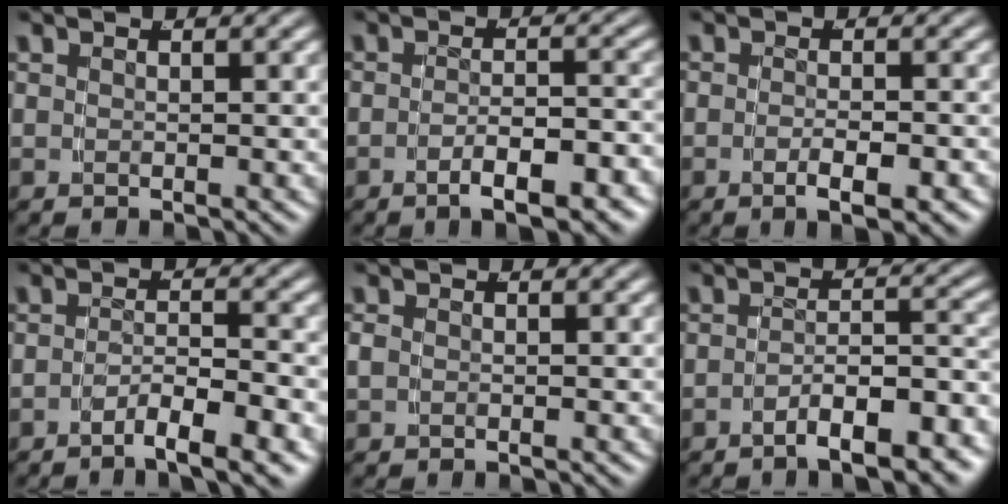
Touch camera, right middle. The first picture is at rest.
{"total": 4.1, "force": [-3.2, 0.6, 2.5], "torque": [-0.038, -0.006, -0.050]}
{"total": 2.7, "force": [-1.6, 0.3, 2.1], "torque": [-0.038, -0.004, -0.025]}
{"total": 4.0, "force": [-3.2, 0.4, 2.5], "torque": [-0.033, -0.009, -0.052]}
{"total": 0.7, "force": [-0.2, 0.4, 0.5], "torque": [-0.014, -0.002, -0.001]}
{"total": 6.1, "force": [-5.1, 1.2, 3.1], "torque": [-0.034, -0.009, -0.076]}